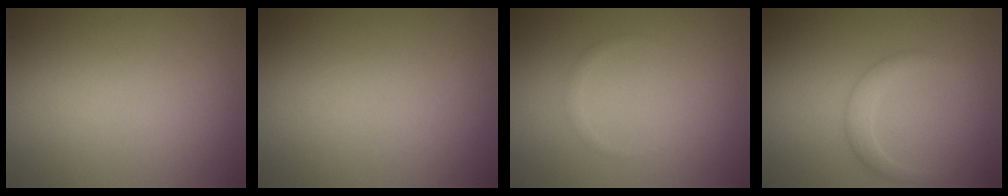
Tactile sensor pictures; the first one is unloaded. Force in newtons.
{"total": 0.0}
{"total": 0.6, "press": 0.6, "slide": 0.1}
{"total": 1.9, "press": 1.9, "slide": 0.1}